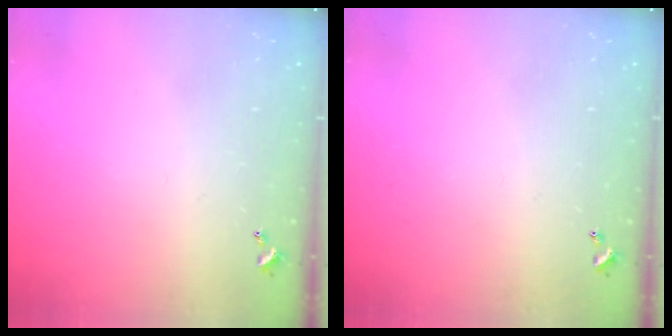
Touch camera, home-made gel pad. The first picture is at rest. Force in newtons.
{"total": 0.0}